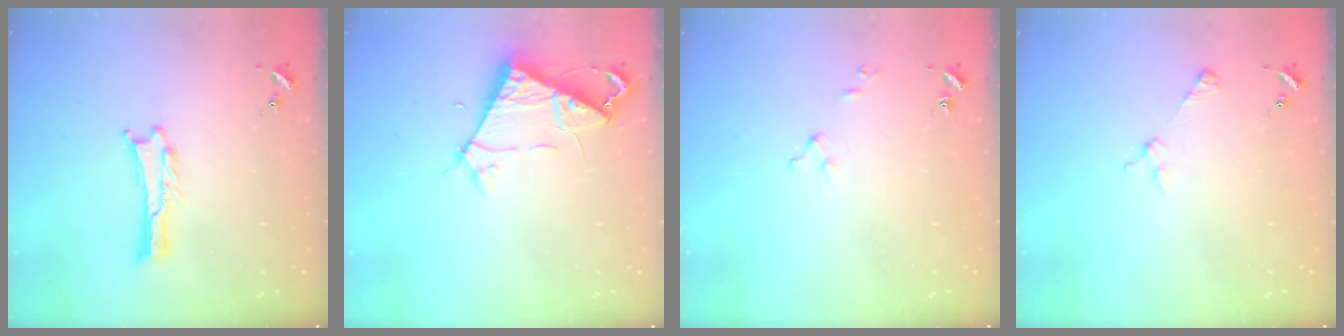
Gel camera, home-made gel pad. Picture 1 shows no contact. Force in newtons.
{"total": 6.9, "press": 6.9, "slide": 0.7}
{"total": 2.6, "press": 2.6, "slide": 0.3}
{"total": 2.9, "press": 2.9, "slide": 0.3}